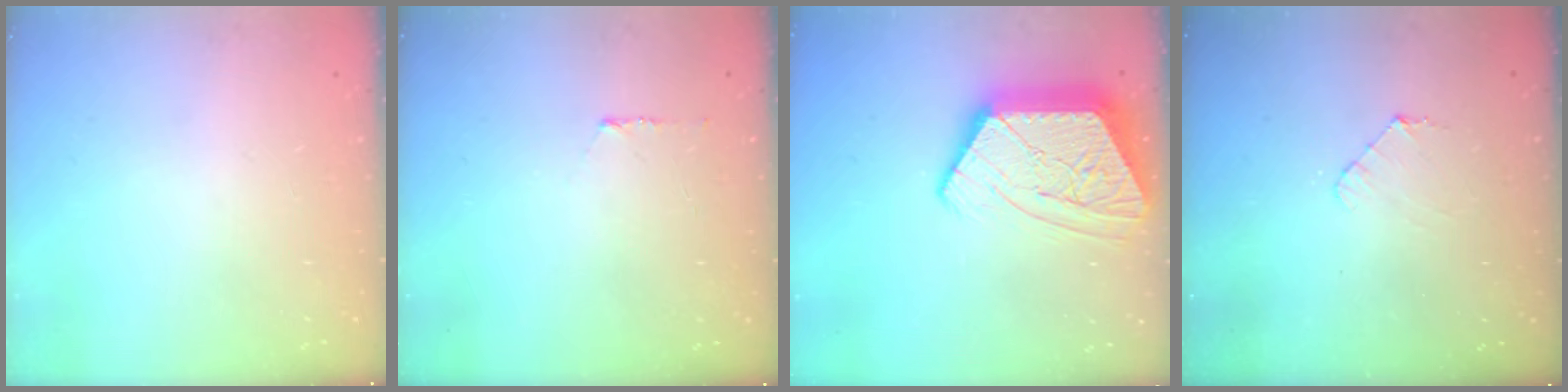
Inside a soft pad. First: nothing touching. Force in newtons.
{"total": 5.3, "press": 5.2, "slide": 0.6}
{"total": 19.9, "press": 19.8, "slide": 1.5}
{"total": 5.2, "press": 5.2, "slide": 0.4}